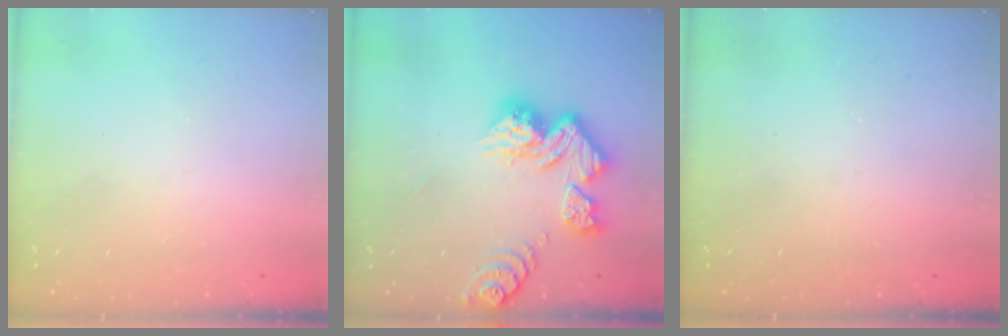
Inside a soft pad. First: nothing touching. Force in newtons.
{"total": 13.6, "press": 13.5, "slide": 1.6}
{"total": 0.0}